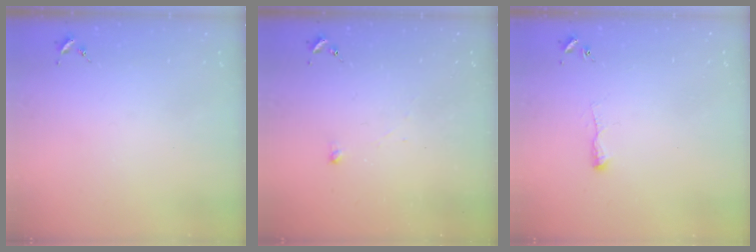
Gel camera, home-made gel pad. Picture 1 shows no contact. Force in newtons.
{"total": 2.5, "press": 2.5, "slide": 0.5}
{"total": 4.6, "press": 4.6, "slide": 0.5}